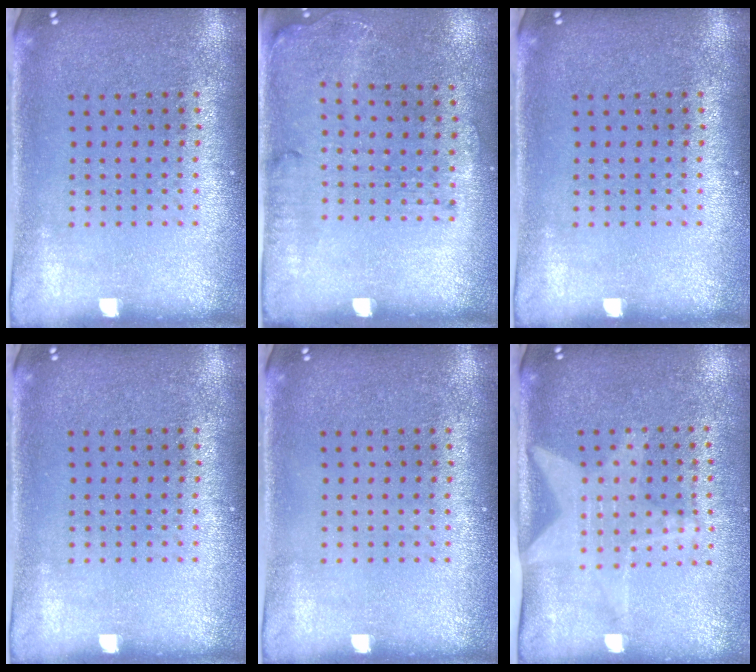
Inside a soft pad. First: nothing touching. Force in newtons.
{"total": 1.7, "press": 1.2, "slide": 1.2}
{"total": 0.0}
{"total": 0.0}
{"total": 0.0}
{"total": 1.9, "press": 1.5, "slide": 1.1}